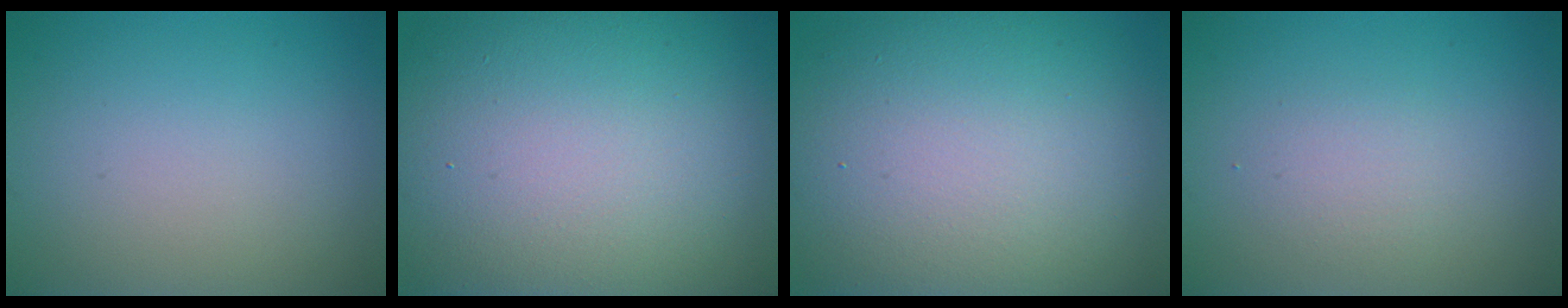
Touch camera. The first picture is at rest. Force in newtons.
{"total": 19.6, "press": 19.6, "slide": 0.8}
{"total": 15.4, "press": 15.4, "slide": 0.8}
{"total": 1.7, "press": 1.7, "slide": 0.1}